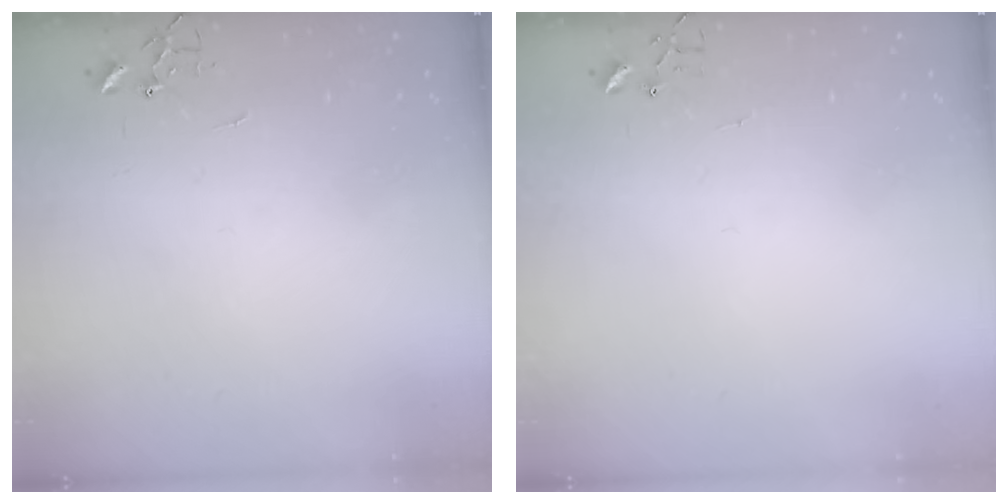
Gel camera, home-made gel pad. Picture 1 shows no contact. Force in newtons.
{"total": 3.8, "press": 3.8, "slide": 0.5}